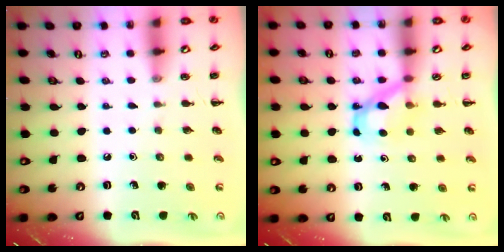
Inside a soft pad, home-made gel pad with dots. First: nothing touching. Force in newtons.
{"total": 6.3, "press": 6.2, "slide": 0.4}